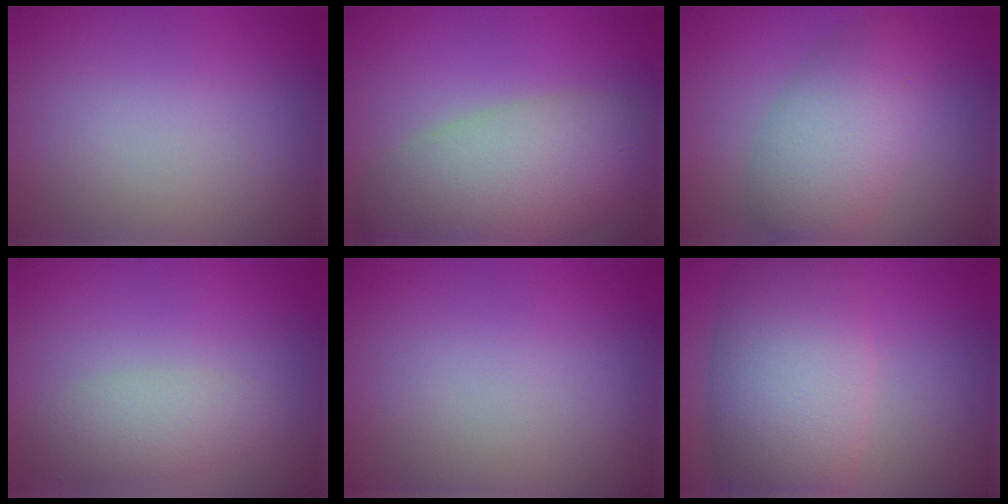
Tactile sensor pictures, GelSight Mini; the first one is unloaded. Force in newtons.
{"total": 8.0, "press": 8.0, "slide": 0.6}
{"total": 5.8, "press": 5.8, "slide": 0.4}
{"total": 2.7, "press": 2.7, "slide": 0.1}
{"total": 0.0}
{"total": 9.8, "press": 9.8, "slide": 0.3}